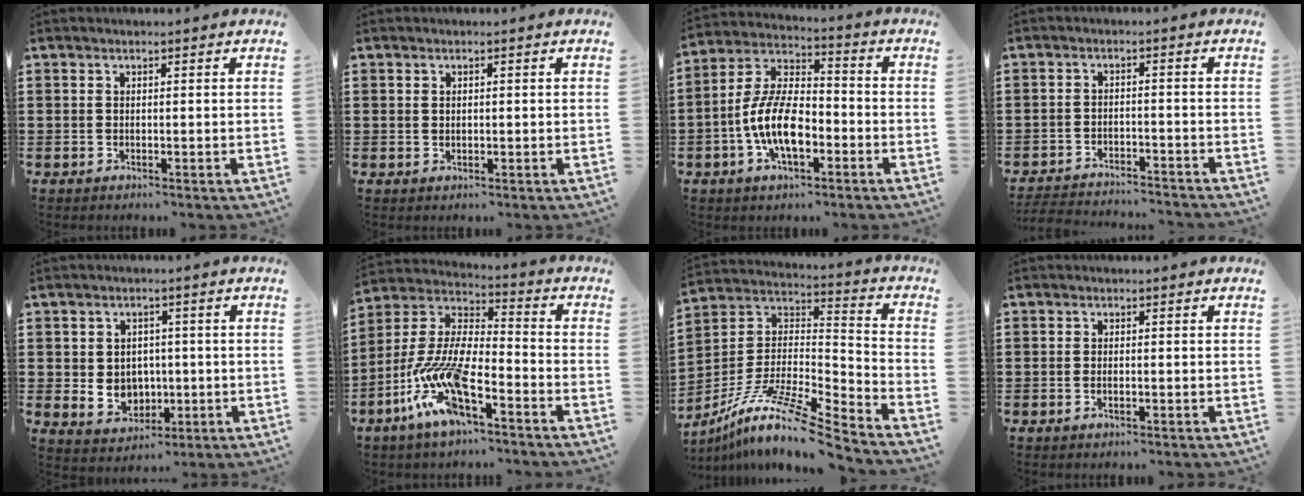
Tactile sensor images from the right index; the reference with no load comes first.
{"total": 0.5, "force": [0.3, 0.3, 0.4], "torque": [-0.010, -0.001, 0.006]}
{"total": 10.5, "force": [-3.6, 4.8, 8.7], "torque": [-0.194, -0.003, -0.067]}
{"total": 3.5, "force": [-3.5, 0.0, 0.3], "torque": [-0.017, -0.004, -0.074]}
{"total": 4.4, "force": [0.1, 4.0, 1.8], "torque": [-0.034, -0.001, -0.001]}
{"total": 11.4, "force": [-7.3, 3.1, 8.2], "torque": [-0.201, -0.016, -0.152]}
{"total": 11.8, "force": [-9.0, 0.6, 7.5], "torque": [-0.142, 0.002, -0.176]}
{"total": 0.9, "force": [-0.3, 0.2, 0.8], "torque": [-0.015, -0.005, -0.005]}